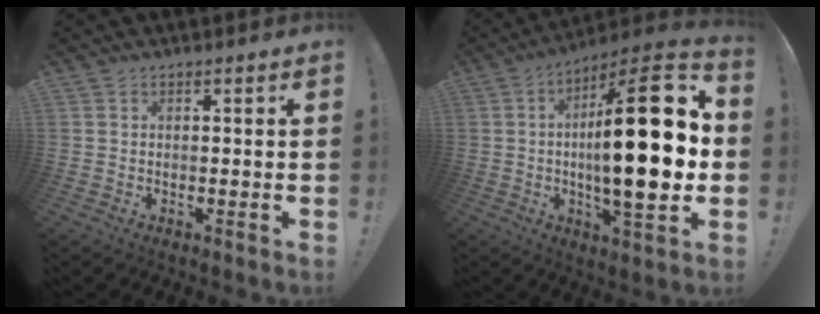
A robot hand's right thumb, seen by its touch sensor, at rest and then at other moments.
{"total": 26.1, "force": [0.1, 6.8, 25.2], "torque": [-0.407, -0.007, -0.011]}